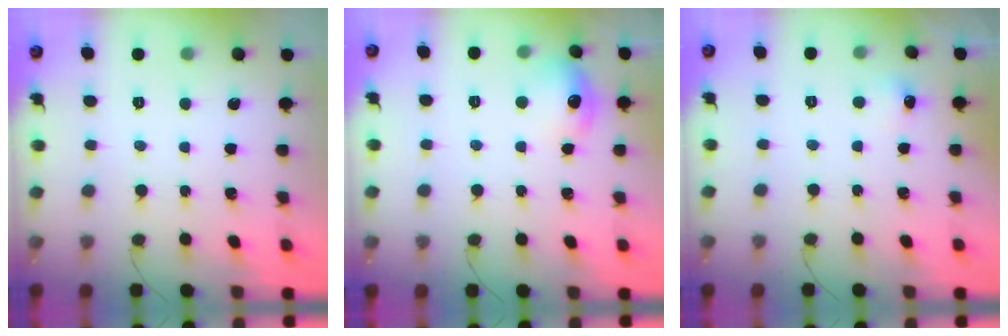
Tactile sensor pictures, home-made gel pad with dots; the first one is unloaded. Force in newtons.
{"total": 9.9, "press": 9.8, "slide": 1.0}
{"total": 4.7, "press": 4.5, "slide": 1.2}